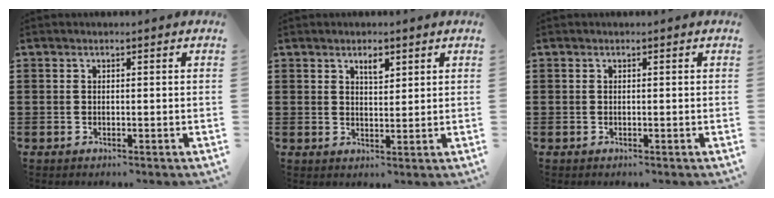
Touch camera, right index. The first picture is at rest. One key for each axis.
{"total": 2.5, "fx": 1.6, "fy": 0.9, "fz": 1.6, "tx": -0.027, "ty": 0.000, "tz": 0.027}
{"total": 0.0}